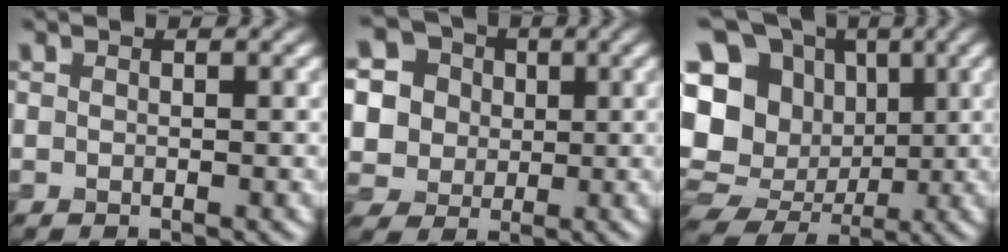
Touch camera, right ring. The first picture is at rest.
{"total": 8.3, "force": [2.2, 7.4, 3.0], "torque": [-0.079, 0.024, 0.031]}
{"total": 17.3, "force": [0.7, 15.2, 8.3], "torque": [-0.181, 0.023, -0.004]}